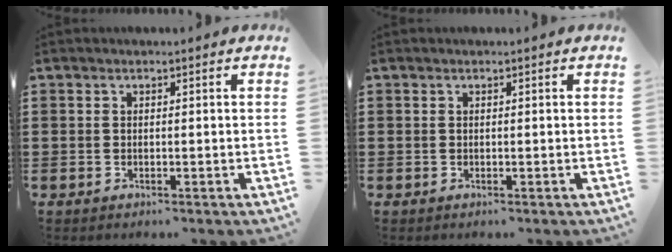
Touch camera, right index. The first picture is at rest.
{"total": 0.0}